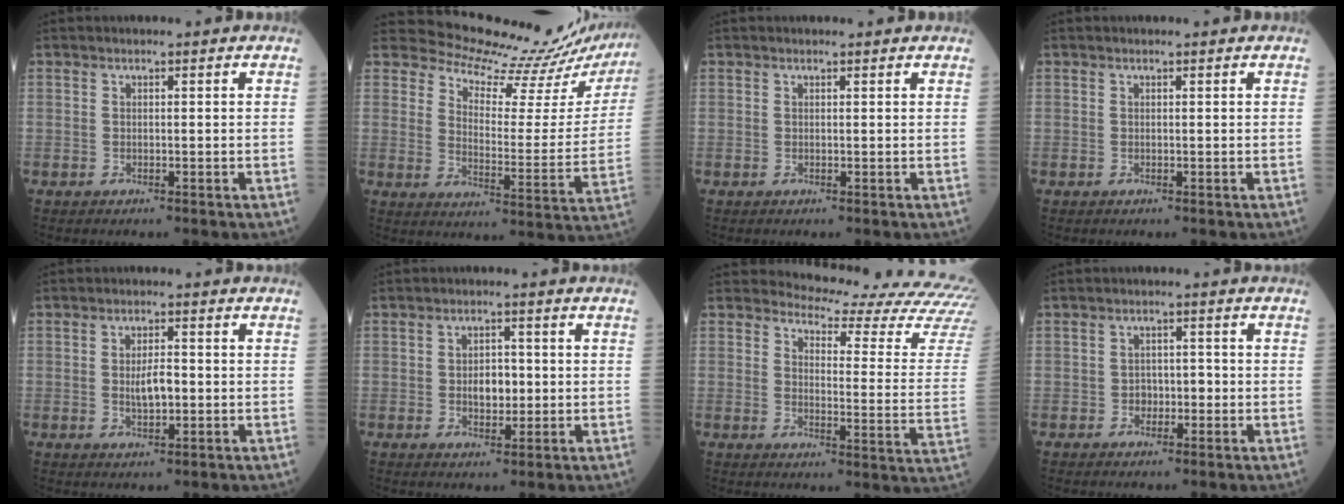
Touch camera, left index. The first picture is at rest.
{"total": 18.7, "force": [18.6, 1.2, 2.2], "torque": [-0.030, -0.120, 0.219]}
{"total": 1.2, "force": [1.2, 0.2, 0.2], "torque": [-0.009, 0.003, 0.012]}
{"total": 0.5, "force": [0.5, 0.1, 0.1], "torque": [-0.007, -0.001, 0.005]}
{"total": 3.6, "force": [-0.5, 1.3, 3.3], "torque": [-0.061, -0.003, -0.010]}
{"total": 3.7, "force": [-0.4, 2.3, 2.9], "torque": [-0.042, 0.001, -0.005]}
{"total": 19.3, "force": [18.9, 0.4, 3.9], "torque": [-0.047, -0.154, 0.193]}
{"total": 2.3, "force": [-1.0, 1.6, 1.3], "torque": [-0.009, 0.005, -0.017]}